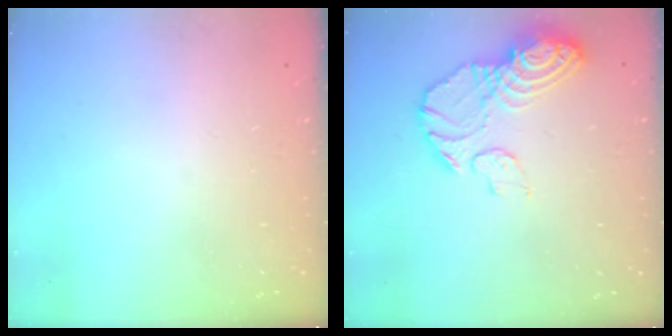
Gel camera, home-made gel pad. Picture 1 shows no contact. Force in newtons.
{"total": 11.9, "press": 11.8, "slide": 1.0}